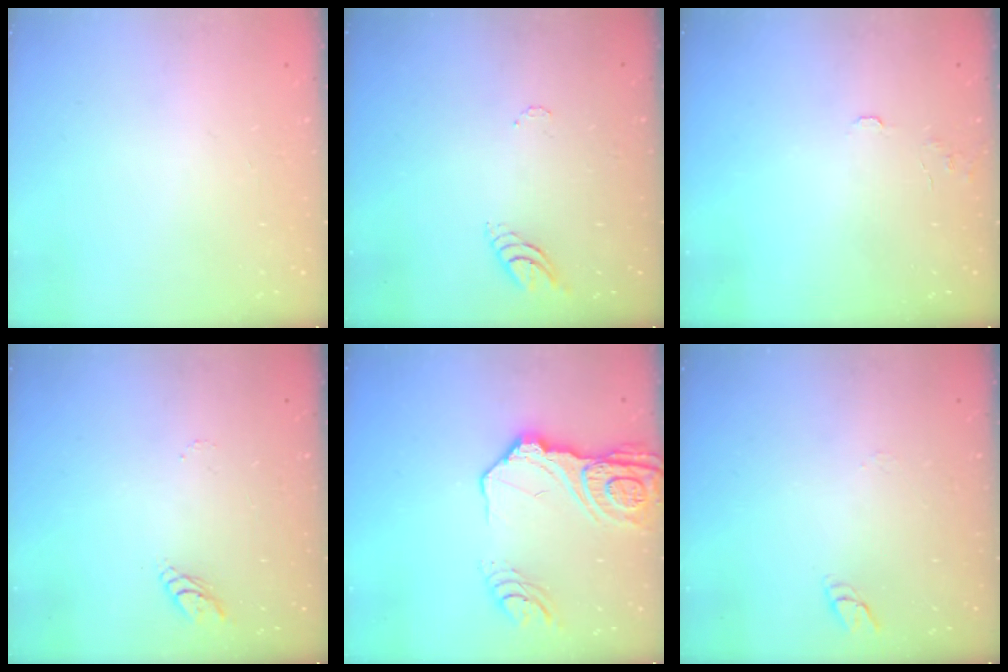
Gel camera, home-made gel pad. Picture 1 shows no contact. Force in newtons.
{"total": 4.9, "press": 4.9, "slide": 0.4}
{"total": 4.4, "press": 4.4, "slide": 0.4}
{"total": 4.6, "press": 4.6, "slide": 0.4}
{"total": 17.1, "press": 17.0, "slide": 2.0}
{"total": 6.6, "press": 6.6, "slide": 0.5}